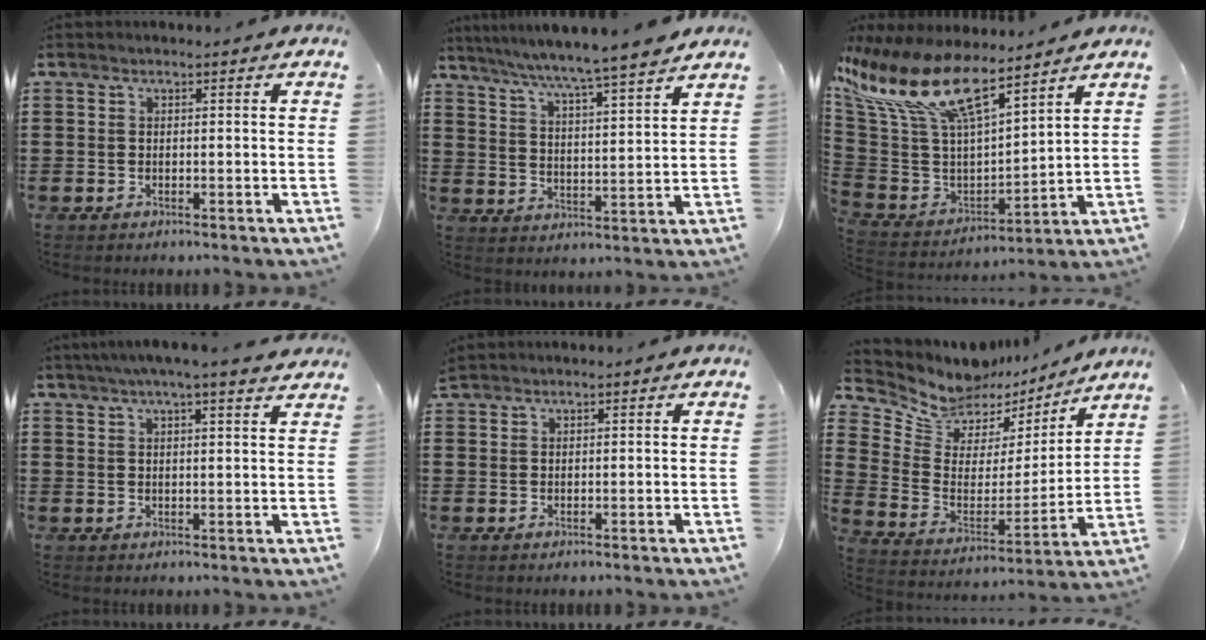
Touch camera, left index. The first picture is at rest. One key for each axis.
{"total": 6.1, "fx": 5.5, "fy": -1.1, "fz": 2.3, "tx": -0.069, "ty": -0.041, "tz": 0.090}
{"total": 14.0, "fx": 8.3, "fy": 4.7, "fz": 10.2, "tx": -0.234, "ty": -0.052, "tz": 0.143}
{"total": 4.0, "fx": 3.3, "fy": -0.3, "fz": 2.2, "tx": -0.054, "ty": -0.002, "tz": 0.058}
{"total": 1.1, "fx": 1.1, "fy": 0.2, "fz": 0.0, "tx": -0.003, "ty": 0.000, "tz": 0.021}
{"total": 7.6, "fx": 6.8, "fy": 3.4, "fz": 0.5, "tx": -0.062, "ty": -0.054, "tz": 0.121}